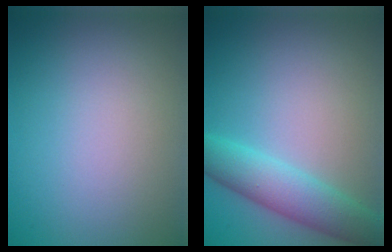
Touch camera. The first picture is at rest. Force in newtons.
{"total": 4.8, "press": 4.8, "slide": 0.1}